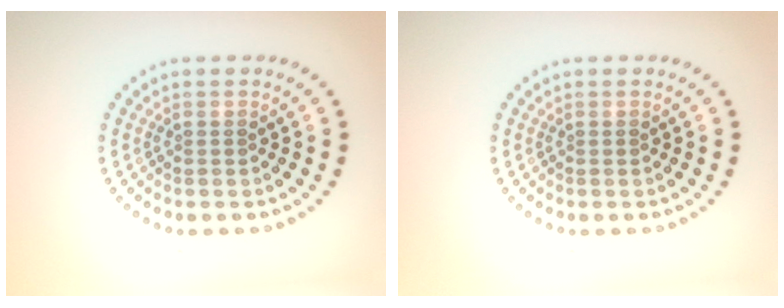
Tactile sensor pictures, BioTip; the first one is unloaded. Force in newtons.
{"total": 0.0}